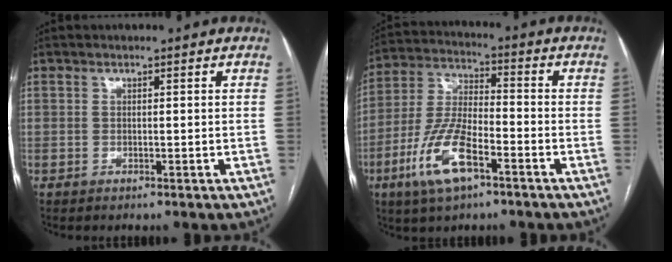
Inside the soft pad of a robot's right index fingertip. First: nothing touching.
{"total": 12.2, "force": [-5.9, 3.8, 10.0], "torque": [-0.219, -0.004, -0.111]}